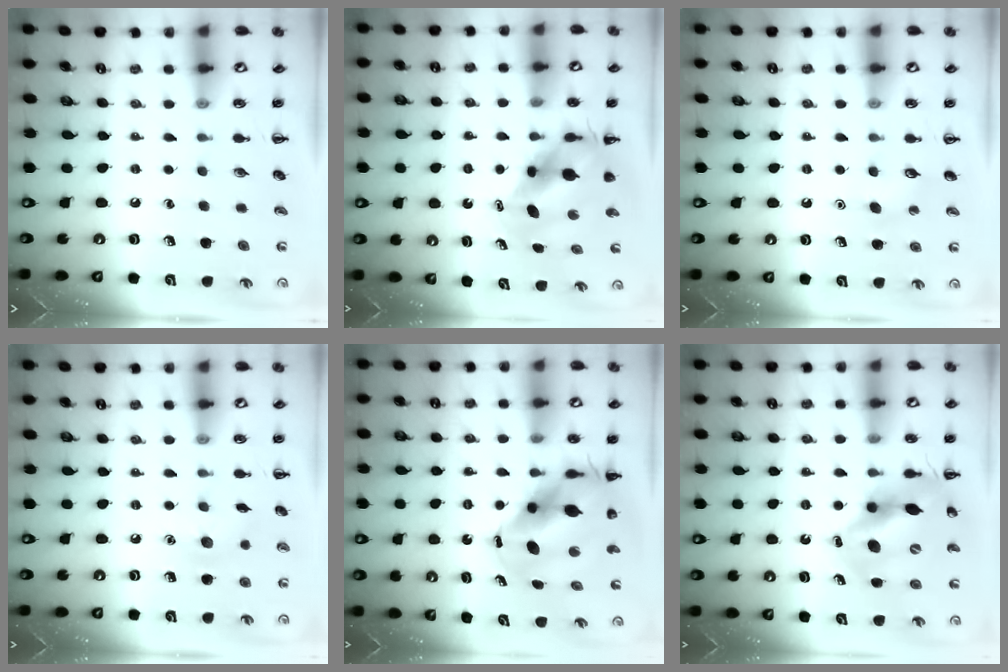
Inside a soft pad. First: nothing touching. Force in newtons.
{"total": 6.8, "press": 6.6, "slide": 1.5}
{"total": 2.8, "press": 2.7, "slide": 0.7}
{"total": 6.1, "press": 6.0, "slide": 1.3}
{"total": 8.8, "press": 8.6, "slide": 1.9}
{"total": 12.8, "press": 12.4, "slide": 3.2}